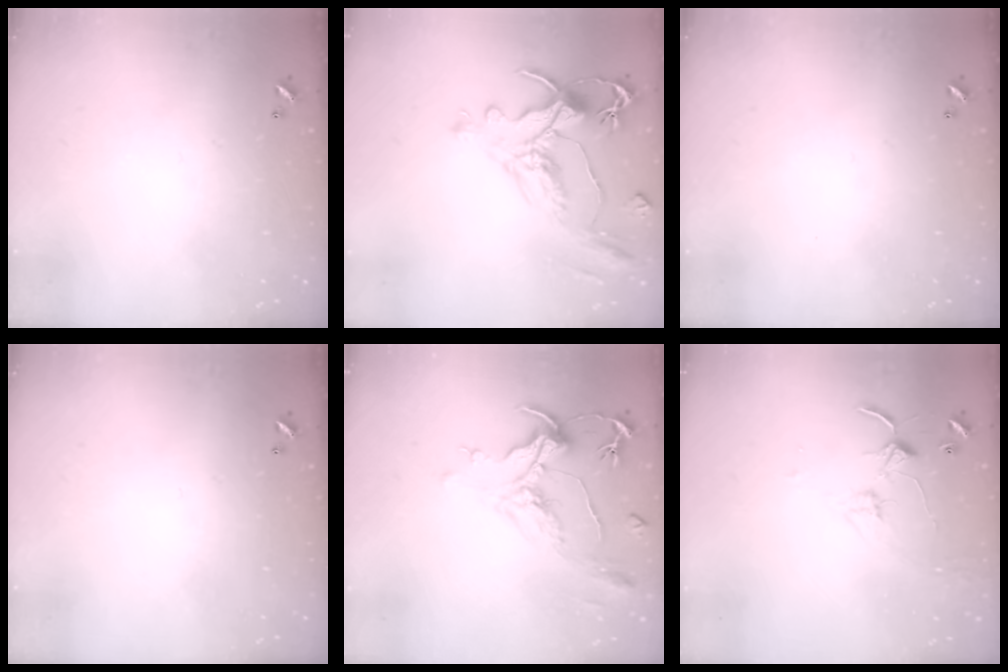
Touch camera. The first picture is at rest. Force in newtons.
{"total": 1.5, "press": 0.7, "slide": 1.3}
{"total": 0.0}
{"total": 0.0}
{"total": 2.1, "press": 1.7, "slide": 1.3}
{"total": 2.8, "press": 2.8, "slide": 0.4}